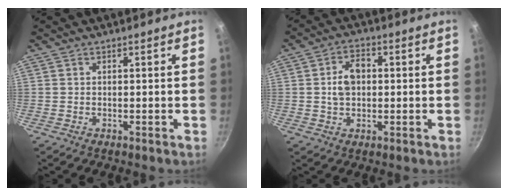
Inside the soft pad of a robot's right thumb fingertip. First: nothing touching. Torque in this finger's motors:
{"motor_torque": [-0.08, 0.13, 0.15, 0.16, 0.04]}